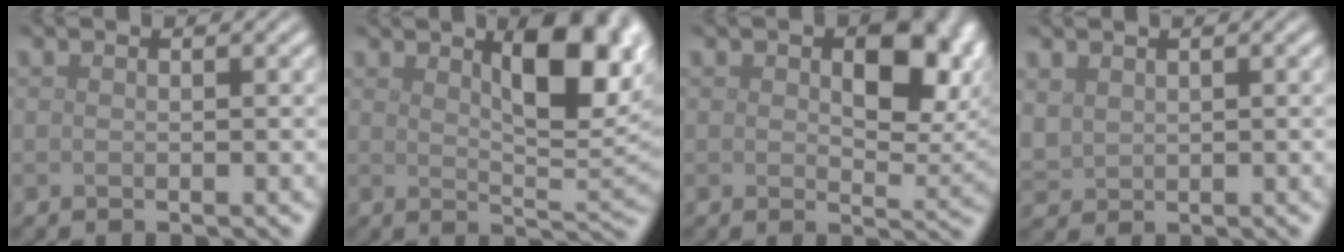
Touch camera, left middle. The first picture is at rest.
{"total": 8.1, "force": [2.9, 3.0, 6.9], "torque": [-0.099, 0.001, 0.047]}
{"total": 7.5, "force": [1.8, 4.2, 6.0], "torque": [-0.080, -0.005, 0.028]}
{"total": 1.6, "force": [1.0, 1.2, 0.6], "torque": [-0.019, -0.001, 0.025]}